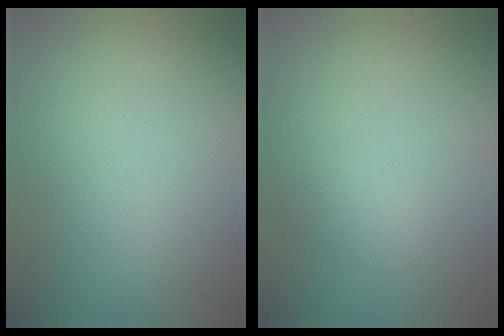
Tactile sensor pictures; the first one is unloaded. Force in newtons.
{"total": 1.1, "press": 1.1, "slide": 0.0}